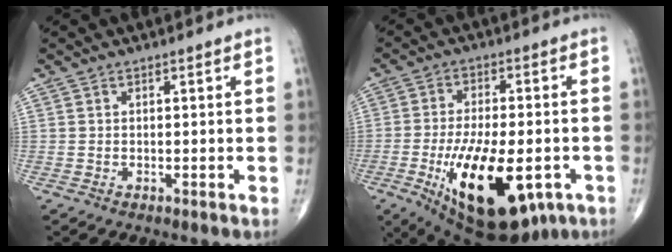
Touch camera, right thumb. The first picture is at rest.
{"total": 21.6, "force": [-7.4, 9.6, 18.0], "torque": [-0.297, -0.006, -0.095]}